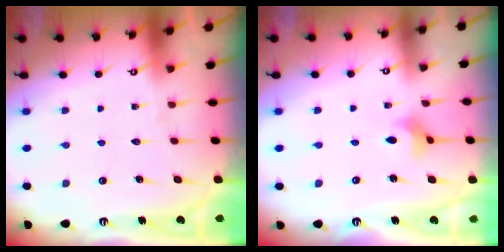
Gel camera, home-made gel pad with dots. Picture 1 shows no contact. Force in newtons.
{"total": 2.5, "press": 2.4, "slide": 0.5}